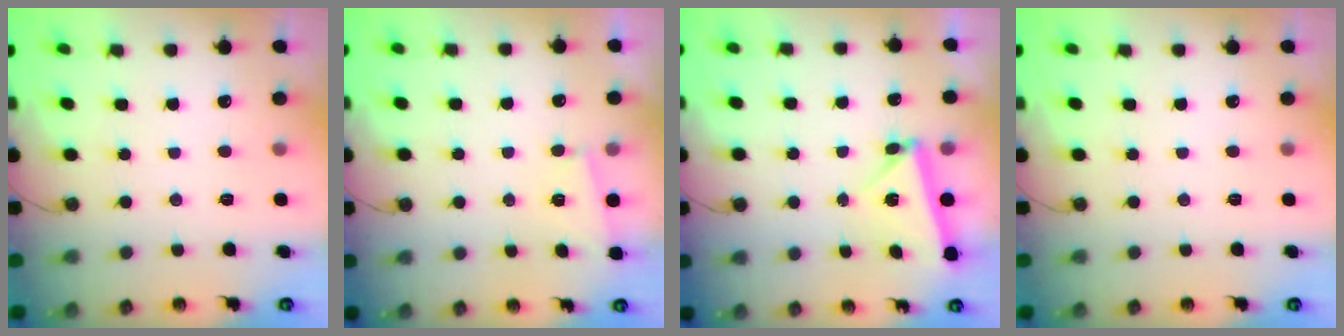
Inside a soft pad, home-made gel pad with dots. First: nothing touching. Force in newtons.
{"total": 1.5, "press": 1.4, "slide": 0.5}
{"total": 5.8, "press": 5.8, "slide": 0.3}
{"total": 0.0}